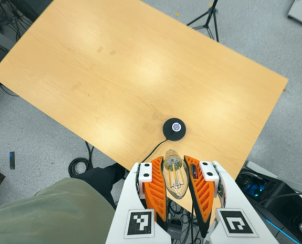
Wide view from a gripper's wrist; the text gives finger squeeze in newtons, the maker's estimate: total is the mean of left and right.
{"total": 25.2, "left": 28.3, "right": 22.1}